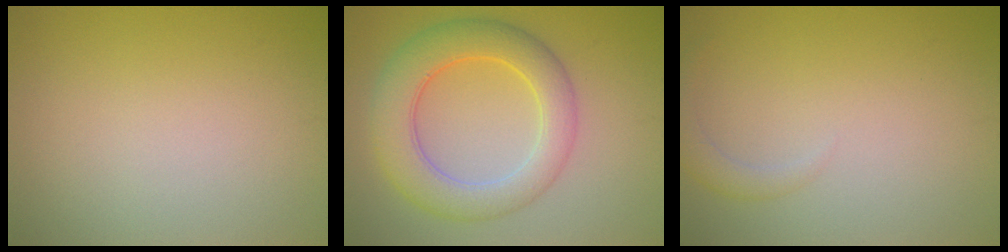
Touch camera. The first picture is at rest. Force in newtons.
{"total": 6.5, "press": 6.5, "slide": 0.2}
{"total": 1.5, "press": 1.5, "slide": 0.1}